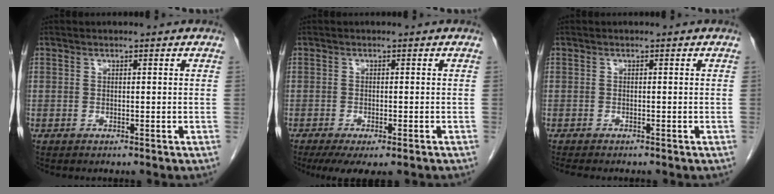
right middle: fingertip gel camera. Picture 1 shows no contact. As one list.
[{"total": 7.2, "force": [-5.4, 1.9, 4.4], "torque": [-0.059, -0.014, -0.079]}, {"total": 3.8, "force": [-3.3, 0.8, 1.8], "torque": [-0.024, -0.009, -0.046]}]